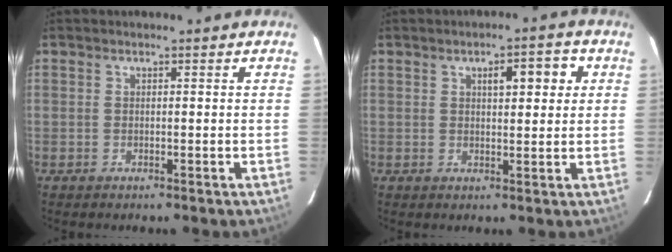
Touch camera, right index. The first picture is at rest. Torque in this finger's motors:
{"motor_torque": [0.15, 0.05, 0.08, 0.04]}